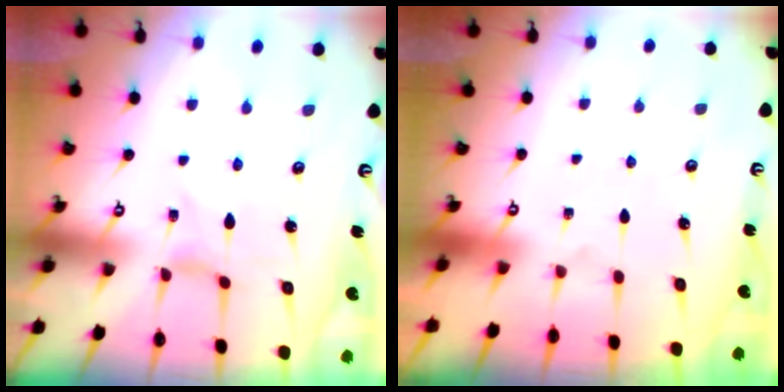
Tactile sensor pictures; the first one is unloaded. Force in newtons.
{"total": 0.0}